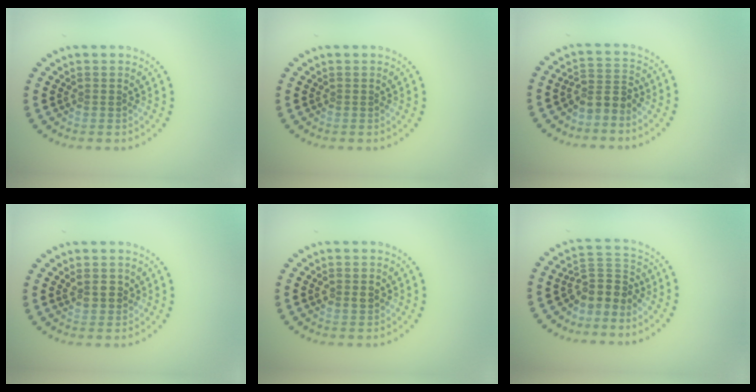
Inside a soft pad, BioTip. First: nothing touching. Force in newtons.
{"total": 0.0}
{"total": 2.6, "press": 1.9, "slide": 1.9}
{"total": 1.4, "press": 1.4, "slide": 0.4}
{"total": 1.2, "press": 1.2, "slide": 0.2}
{"total": 3.2, "press": 2.4, "slide": 2.1}